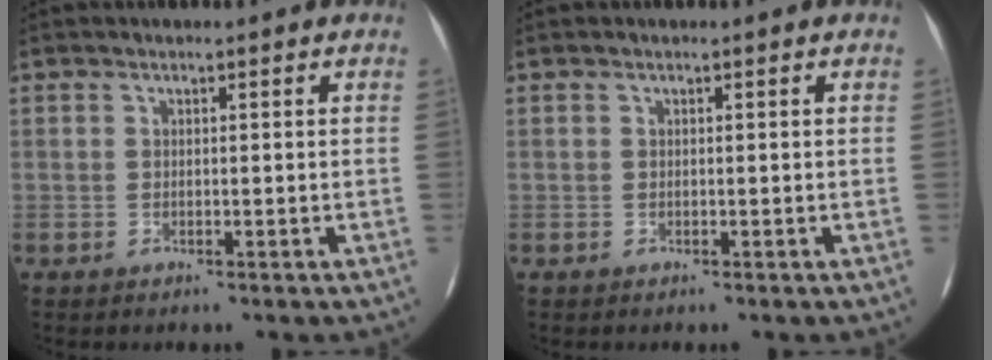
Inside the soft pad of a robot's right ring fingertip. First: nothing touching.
{"total": 0.0}